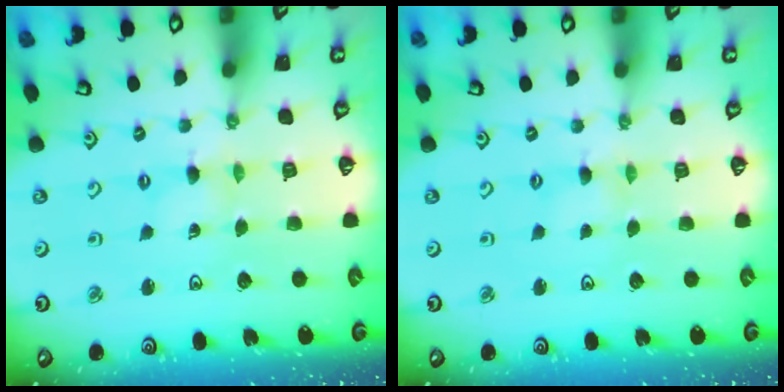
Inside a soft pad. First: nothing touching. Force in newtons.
{"total": 0.0}